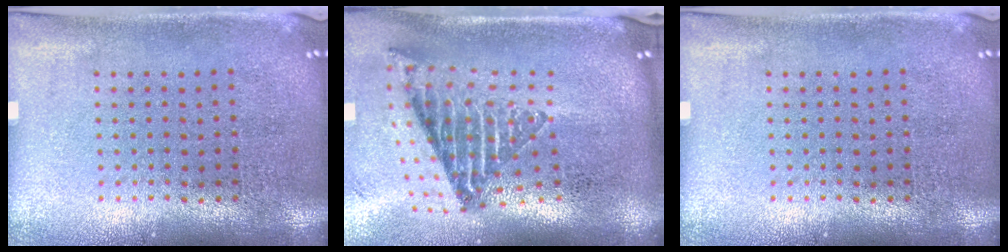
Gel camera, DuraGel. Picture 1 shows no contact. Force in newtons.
{"total": 2.4, "press": 1.6, "slide": 1.8}
{"total": 0.0}